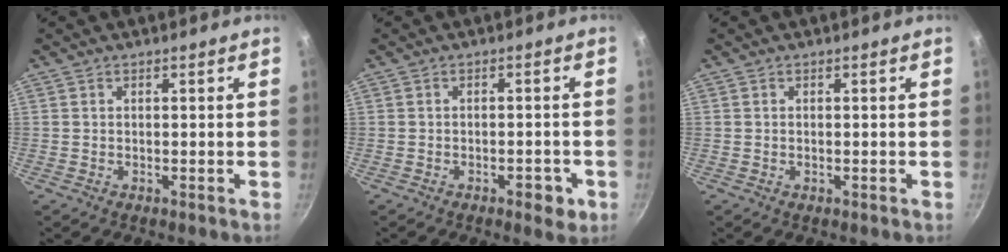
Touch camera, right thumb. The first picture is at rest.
{"total": 3.6, "force": [-1.8, 1.5, 2.7], "torque": [-0.025, 0.008, -0.022]}
{"total": 0.0}